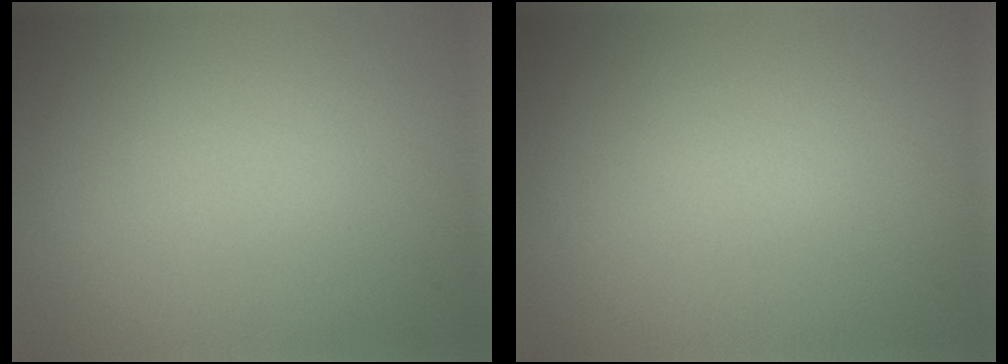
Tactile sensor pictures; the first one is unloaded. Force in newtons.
{"total": 0.0}